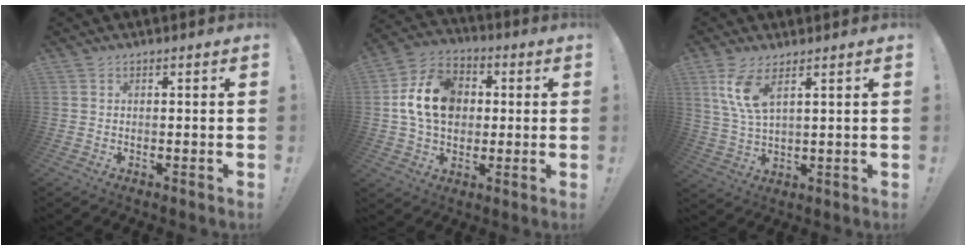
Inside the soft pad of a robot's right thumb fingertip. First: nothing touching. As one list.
[{"total": 16.5, "force": [2.1, 12.7, 10.3], "torque": [-0.173, 0.008, 0.046]}, {"total": 8.9, "force": [4.7, 3.1, 6.9], "torque": [-0.147, -0.020, 0.084]}]